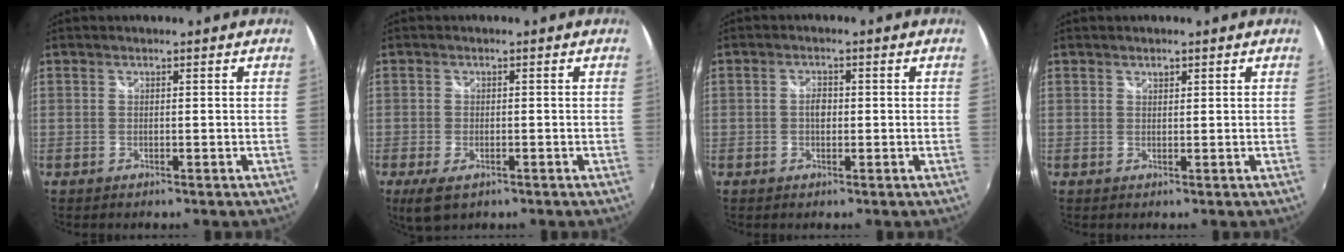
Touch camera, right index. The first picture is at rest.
{"total": 4.8, "force": [-2.6, 2.4, 3.2], "torque": [-0.073, -0.017, -0.045]}
{"total": 2.1, "force": [-0.1, 1.3, 1.6], "torque": [-0.028, 0.005, -0.003]}
{"total": 0.8, "force": [0.6, 0.5, 0.3], "torque": [-0.003, 0.001, 0.009]}